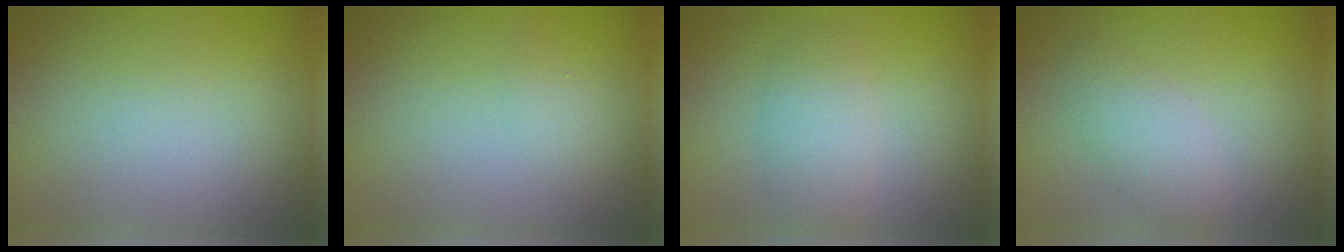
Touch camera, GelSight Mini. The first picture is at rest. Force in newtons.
{"total": 0.9, "press": 0.9, "slide": 0.1}
{"total": 2.8, "press": 2.8, "slide": 0.2}
{"total": 2.7, "press": 2.7, "slide": 0.1}